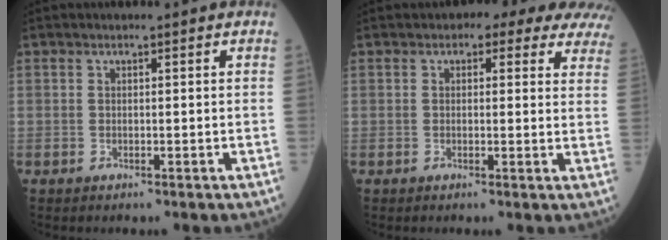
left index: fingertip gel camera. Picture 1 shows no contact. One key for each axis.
{"total": 11.3, "fx": 9.7, "fy": 3.9, "fz": 4.2, "tx": -0.016, "ty": 0.002, "tz": 0.077}